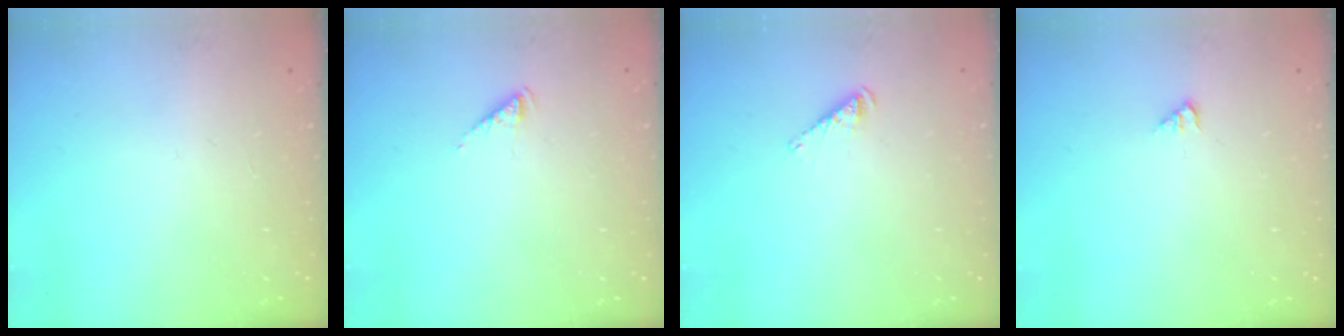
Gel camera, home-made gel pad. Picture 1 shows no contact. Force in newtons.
{"total": 1.7, "press": 1.6, "slide": 0.4}
{"total": 3.1, "press": 3.1, "slide": 0.4}
{"total": 1.2, "press": 1.1, "slide": 0.2}